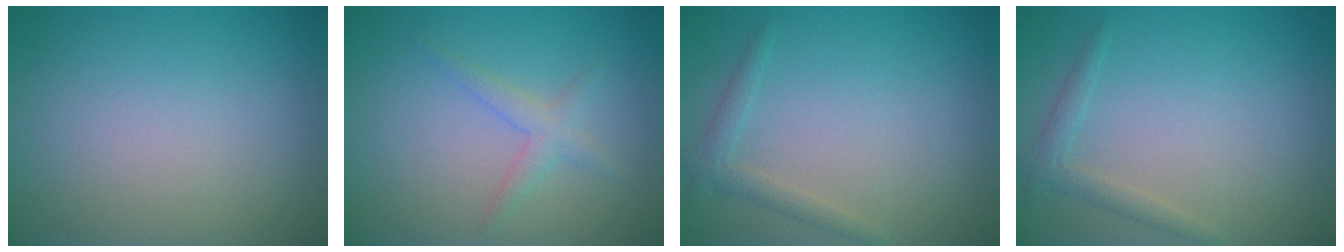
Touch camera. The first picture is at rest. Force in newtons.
{"total": 1.8, "press": 1.8, "slide": 0.0}
{"total": 1.6, "press": 1.6, "slide": 0.1}
{"total": 1.6, "press": 1.6, "slide": 0.1}